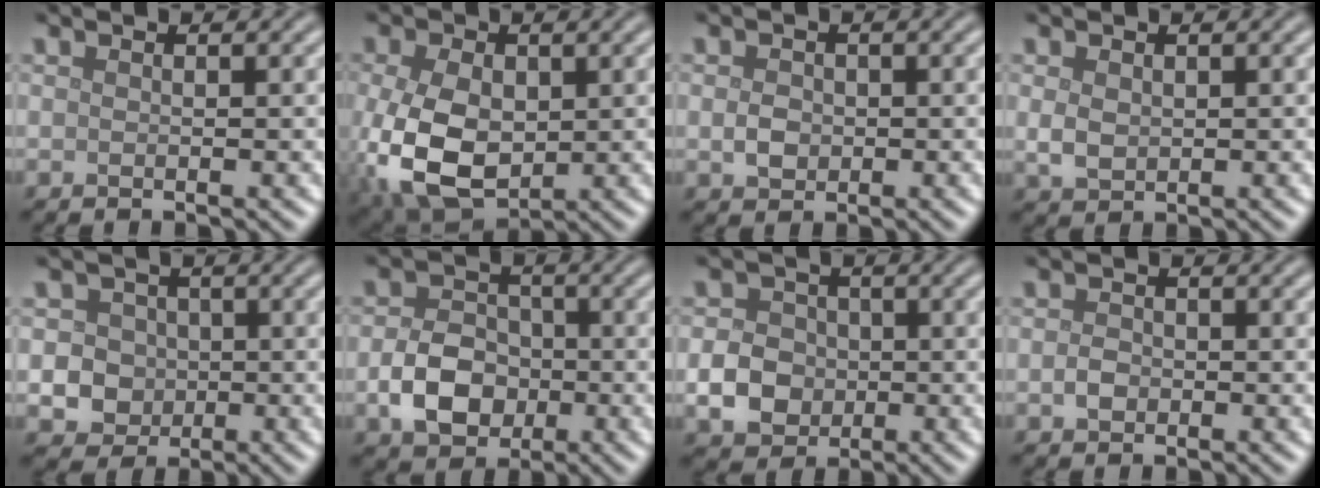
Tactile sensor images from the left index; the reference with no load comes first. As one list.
[{"total": 9.1, "force": [-1.3, 5.9, 6.8], "torque": [-0.170, -0.021, -0.016]}, {"total": 1.9, "force": [-0.1, 1.5, 1.1], "torque": [-0.021, -0.001, -0.005]}, {"total": 2.0, "force": [0.2, 1.5, 1.3], "torque": [-0.029, 0.000, 0.008]}, {"total": 4.7, "force": [-0.1, 4.4, 1.8], "torque": [-0.005, 0.022, -0.017]}, {"total": 5.2, "force": [-1.5, 3.9, 3.1], "torque": [-0.056, 0.000, -0.029]}, {"total": 4.0, "force": [-0.7, 3.4, 1.9], "torque": [-0.033, 0.002, -0.019]}, {"total": 1.4, "force": [-0.4, 1.1, 0.8], "torque": [-0.017, 0.000, -0.010]}]